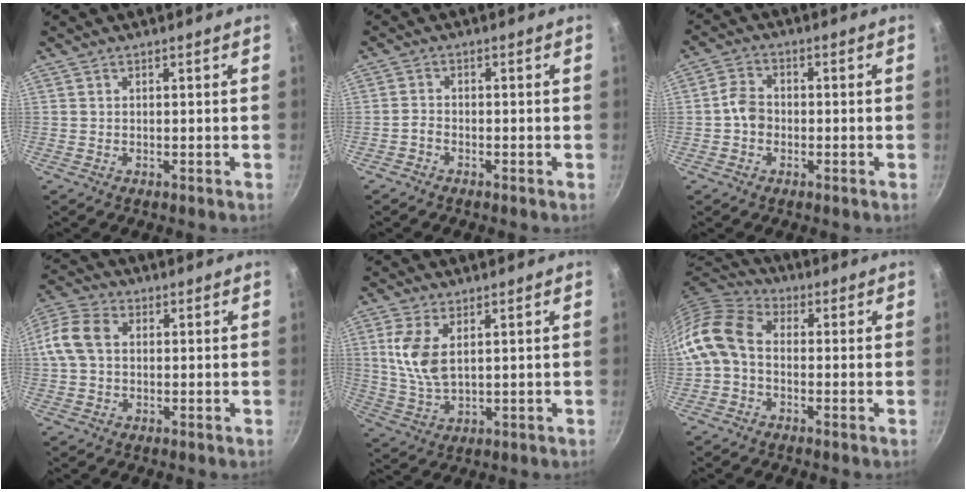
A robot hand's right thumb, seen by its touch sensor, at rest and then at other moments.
{"total": 1.6, "force": [-1.3, 0.8, 0.5], "torque": [-0.015, 0.014, -0.030]}
{"total": 4.3, "force": [-0.9, 3.4, 2.4], "torque": [-0.032, 0.020, -0.027]}
{"total": 9.3, "force": [1.0, 6.6, 6.5], "torque": [-0.133, 0.023, 0.005]}
{"total": 8.1, "force": [2.3, 4.1, 6.6], "torque": [-0.133, -0.014, 0.052]}
{"total": 10.6, "force": [-1.6, 7.7, 7.2], "torque": [-0.137, 0.036, -0.052]}